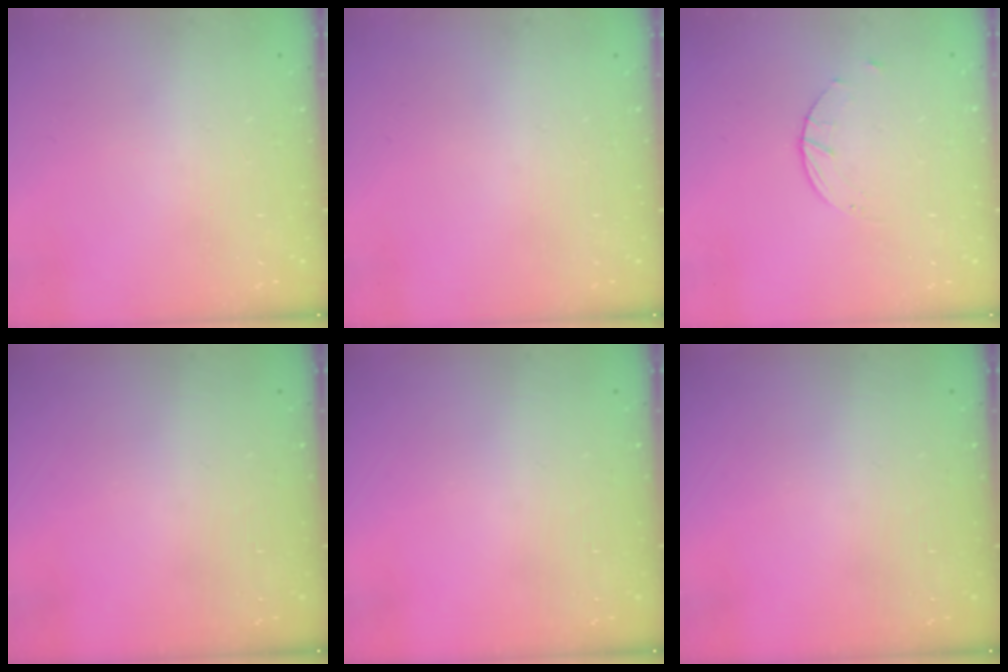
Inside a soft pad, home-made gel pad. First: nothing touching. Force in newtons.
{"total": 0.0}
{"total": 2.6, "press": 2.6, "slide": 0.4}
{"total": 0.0}
{"total": 0.0}
{"total": 0.0}